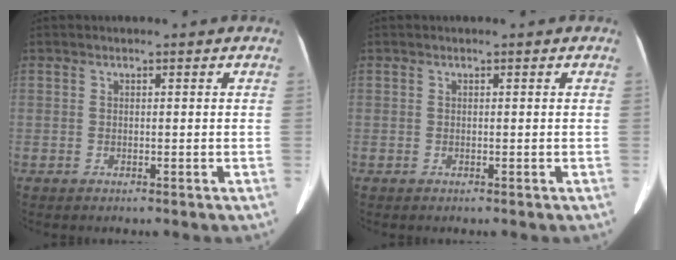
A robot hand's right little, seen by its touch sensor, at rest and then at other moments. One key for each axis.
{"total": 0.0}